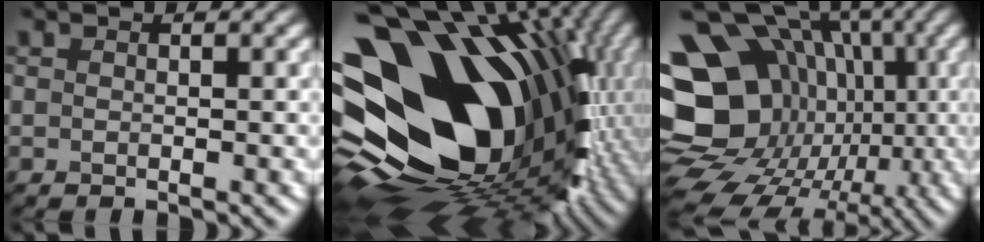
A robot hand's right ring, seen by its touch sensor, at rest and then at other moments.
{"total": 21.5, "force": [1.5, 15.0, 15.4], "torque": [-0.273, -0.033, 0.054]}
{"total": 19.8, "force": [-2.0, 16.5, 10.9], "torque": [-0.172, 0.026, -0.051]}